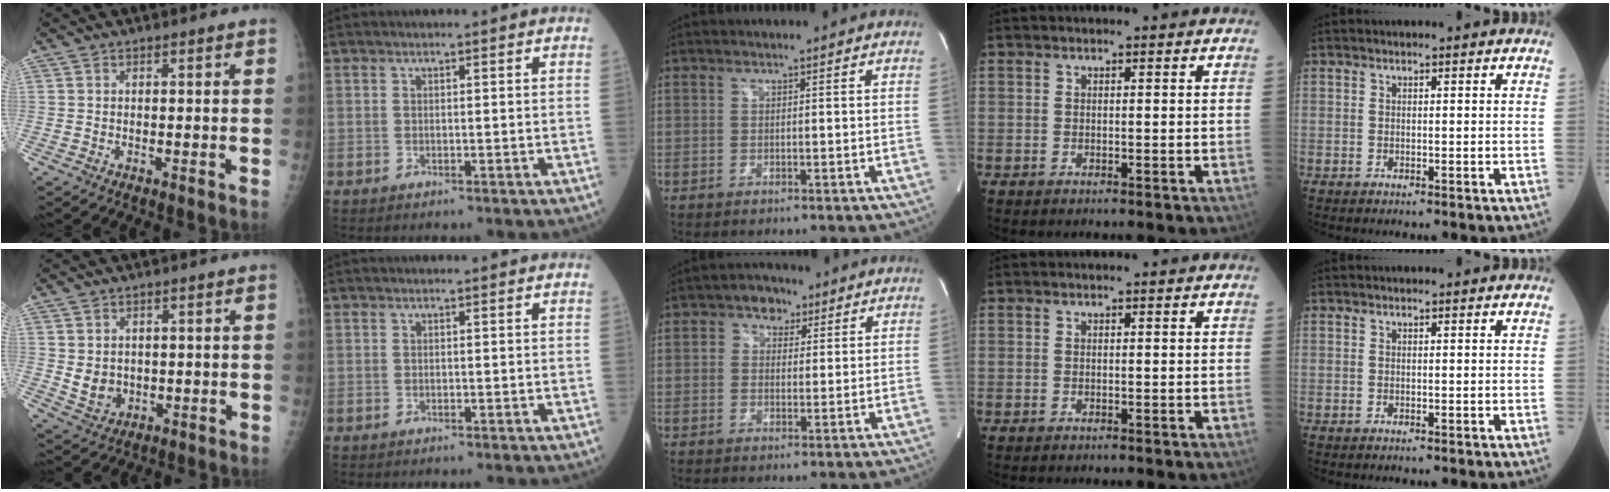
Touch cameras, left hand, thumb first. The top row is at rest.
{"thumb": {"total": 4.6, "force": [0.4, 3.9, 2.3], "torque": [-0.025, -0.008, 0.022]}, "middle": {"total": 4.2, "force": [2.0, 3.1, 1.9], "torque": [-0.026, 0.015, 0.031]}}